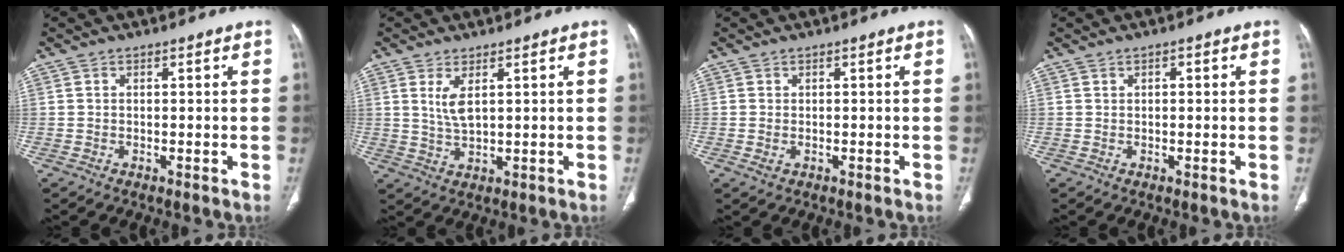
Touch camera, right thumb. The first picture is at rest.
{"total": 4.2, "force": [1.4, 1.5, 3.6], "torque": [-0.076, -0.011, 0.037]}
{"total": 1.2, "force": [-0.3, 0.8, 0.8], "torque": [-0.022, 0.002, -0.003]}
{"total": 0.7, "force": [0.2, 0.3, 0.6], "torque": [-0.011, 0.002, 0.002]}